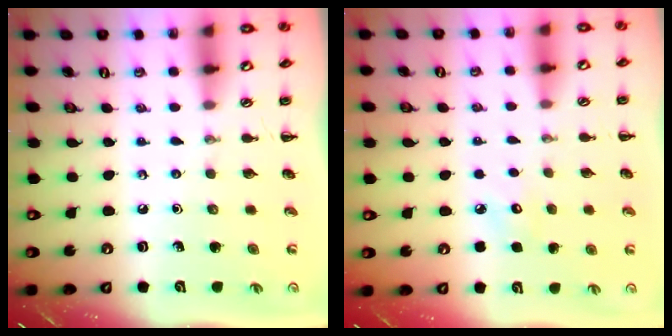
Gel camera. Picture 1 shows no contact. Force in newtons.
{"total": 5.7, "press": 5.4, "slide": 1.7}